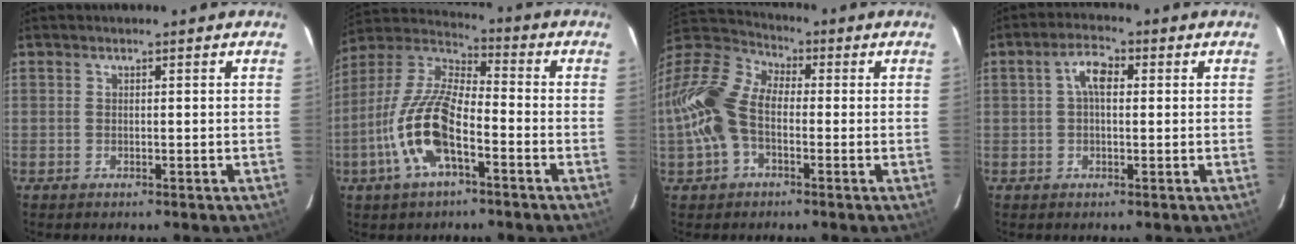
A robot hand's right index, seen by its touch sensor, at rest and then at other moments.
{"total": 15.0, "force": [-5.8, 5.4, 12.7], "torque": [-0.269, -0.003, -0.118]}
{"total": 16.9, "force": [-2.8, 11.0, 12.6], "torque": [-0.277, 0.016, -0.060]}
{"total": 4.5, "force": [0.8, 2.2, 3.8], "torque": [-0.073, 0.017, 0.014]}